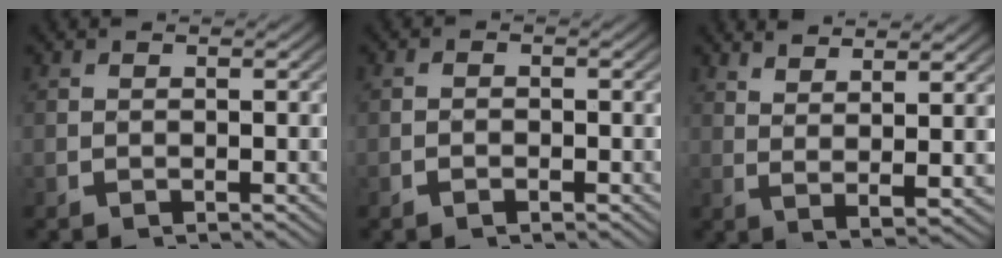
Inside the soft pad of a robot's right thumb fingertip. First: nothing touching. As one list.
[{"total": 0.7, "force": [-0.6, 0.3, 0.4], "torque": [-0.007, -0.001, -0.013]}, {"total": 4.4, "force": [2.6, 0.8, 3.5], "torque": [-0.062, -0.003, 0.053]}]